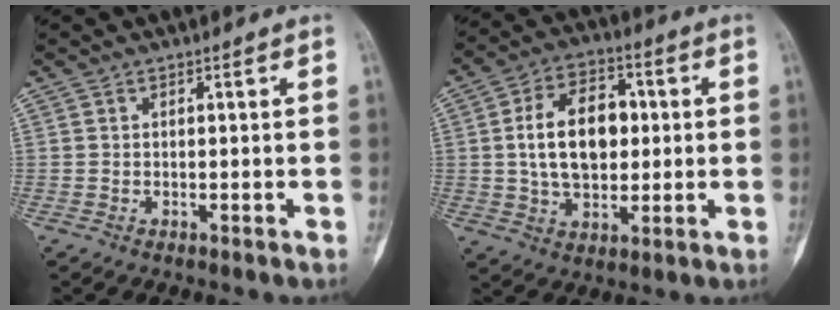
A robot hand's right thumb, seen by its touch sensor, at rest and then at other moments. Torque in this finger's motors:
{"motor_torque": [1.45, 2.11, 0.85, -0.75, 0.50]}